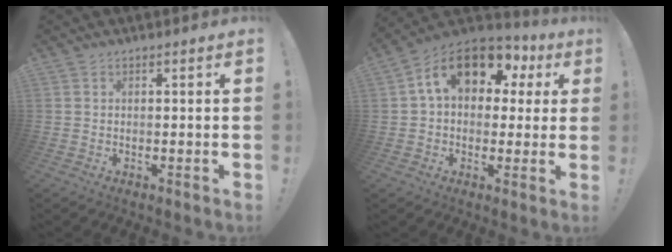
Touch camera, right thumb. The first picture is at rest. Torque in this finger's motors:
{"motor_torque": [2.09, 2.44, 1.26, 0.19, 0.12]}